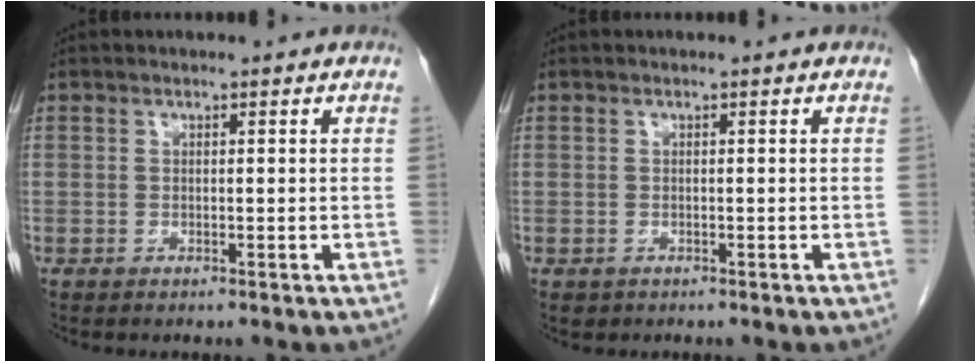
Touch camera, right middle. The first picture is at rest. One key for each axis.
{"total": 0.7, "fx": -0.3, "fy": 0.6, "fz": 0.1, "tx": -0.009, "ty": 0.003, "tz": 0.001}